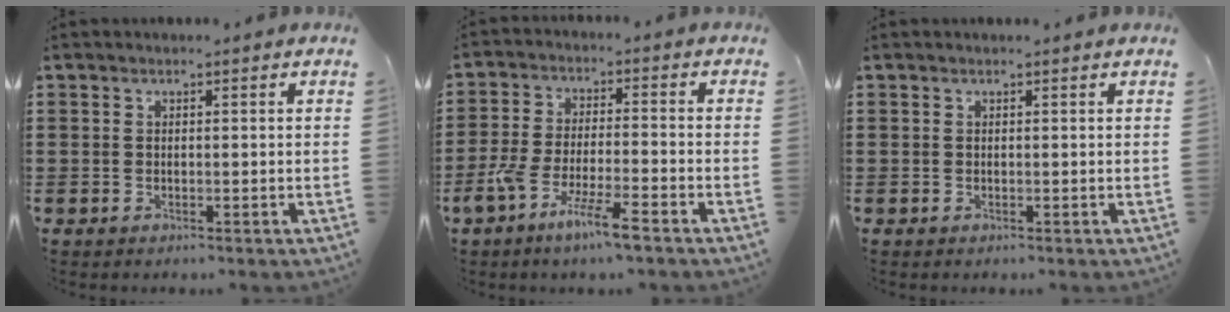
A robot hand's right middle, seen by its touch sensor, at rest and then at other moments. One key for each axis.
{"total": 7.5, "fx": -5.3, "fy": 0.6, "fz": 5.2, "tx": -0.115, "ty": -0.012, "tz": -0.102}
{"total": 0.0}